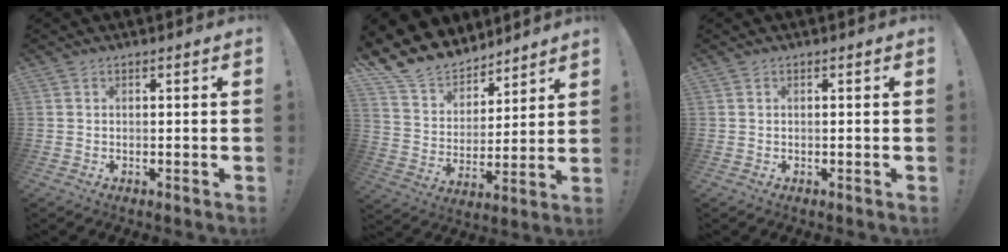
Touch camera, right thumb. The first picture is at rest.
{"total": 14.0, "force": [12.1, 6.8, 2.1], "torque": [-0.067, -0.100, 0.230]}
{"total": 0.0}